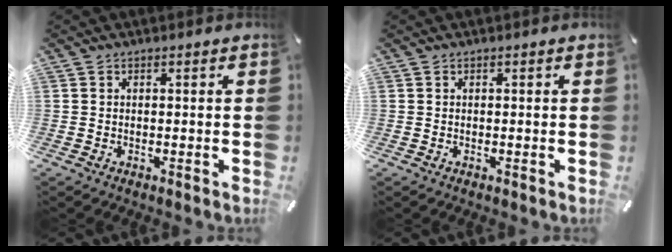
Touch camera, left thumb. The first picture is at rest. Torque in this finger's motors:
{"motor_torque": [0.00, 0.00, 0.00, 0.00, 0.00]}